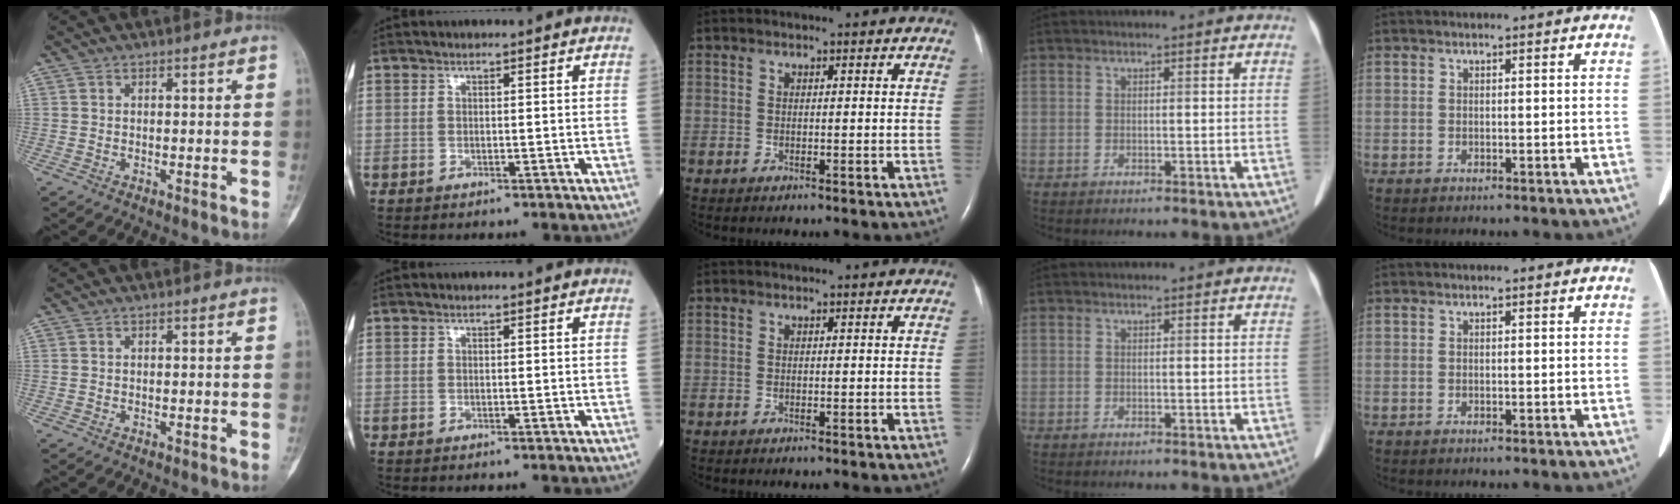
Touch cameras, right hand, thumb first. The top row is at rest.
{}